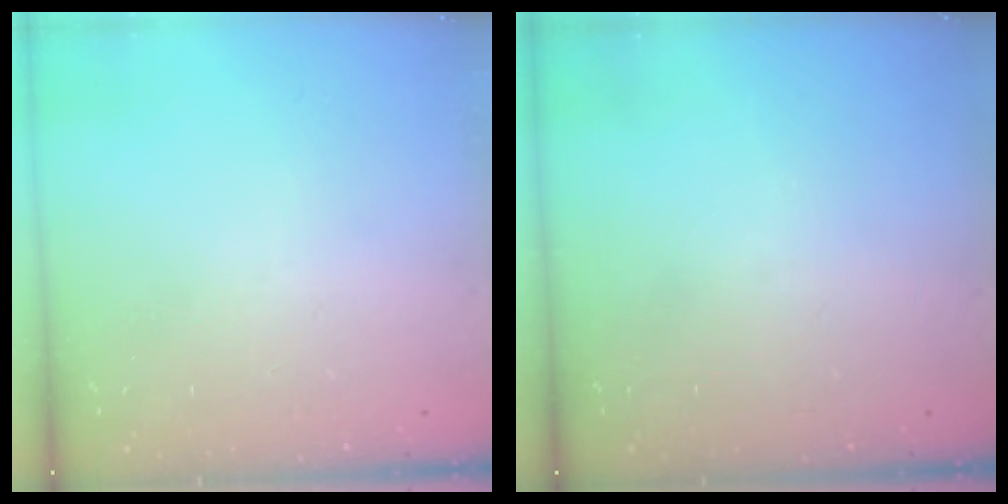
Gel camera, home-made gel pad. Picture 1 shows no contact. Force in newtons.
{"total": 0.0}